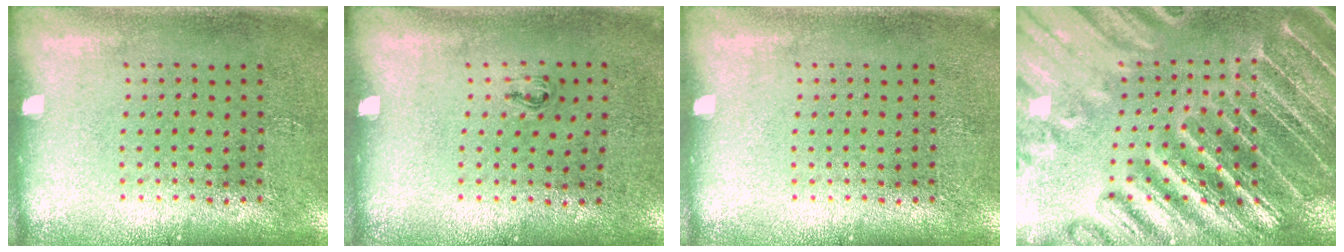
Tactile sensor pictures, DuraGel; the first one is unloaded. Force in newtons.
{"total": 0.6, "press": 0.2, "slide": 0.5}
{"total": 0.0}
{"total": 4.9, "press": 4.4, "slide": 2.2}